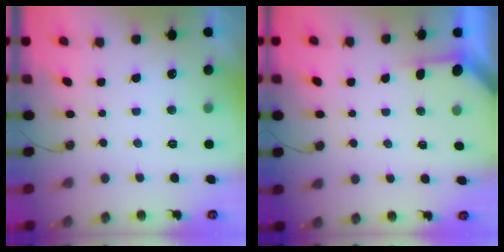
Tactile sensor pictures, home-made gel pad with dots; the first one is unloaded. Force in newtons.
{"total": 1.9, "press": 1.9, "slide": 0.3}